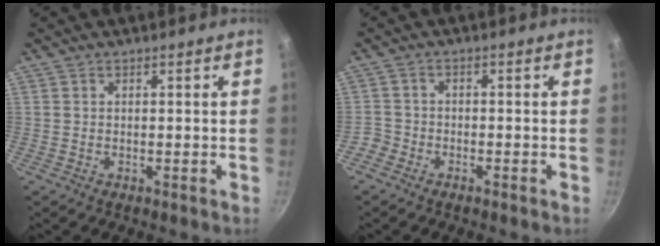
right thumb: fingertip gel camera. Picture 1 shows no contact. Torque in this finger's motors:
{"motor_torque": [0.61, -0.34, -0.13, -0.79, -0.06]}